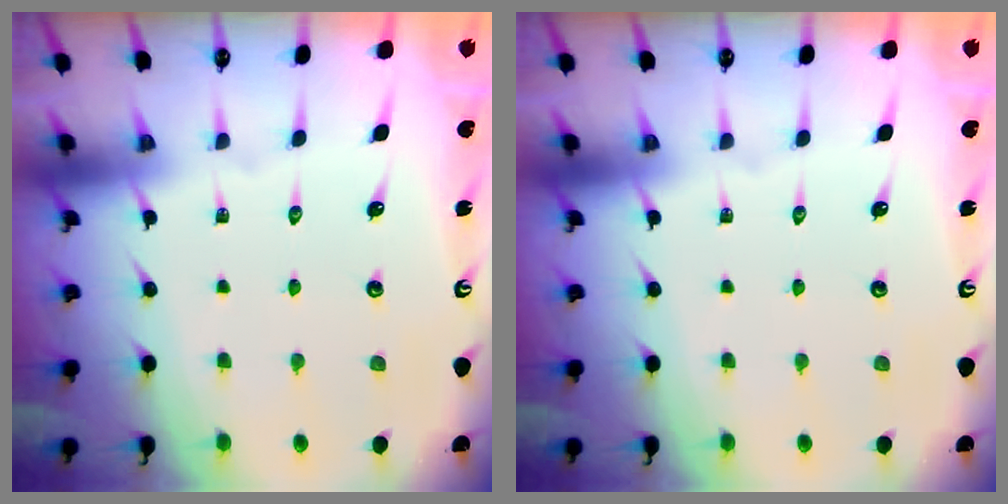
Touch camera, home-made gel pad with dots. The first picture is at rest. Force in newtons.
{"total": 0.0}